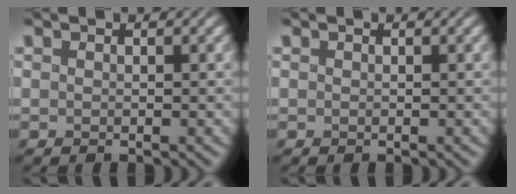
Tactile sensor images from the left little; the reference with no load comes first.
{"total": 0.0}